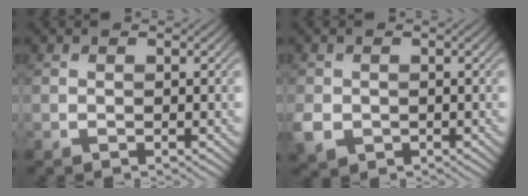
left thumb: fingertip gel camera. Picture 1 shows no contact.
{"total": 3.4, "force": [-0.9, 2.8, 1.6], "torque": [-0.045, -0.012, -0.020]}